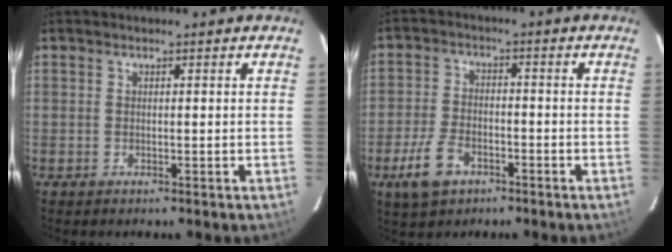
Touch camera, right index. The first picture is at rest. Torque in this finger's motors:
{"motor_torque": [-0.12, -0.07, -0.65, -0.15]}